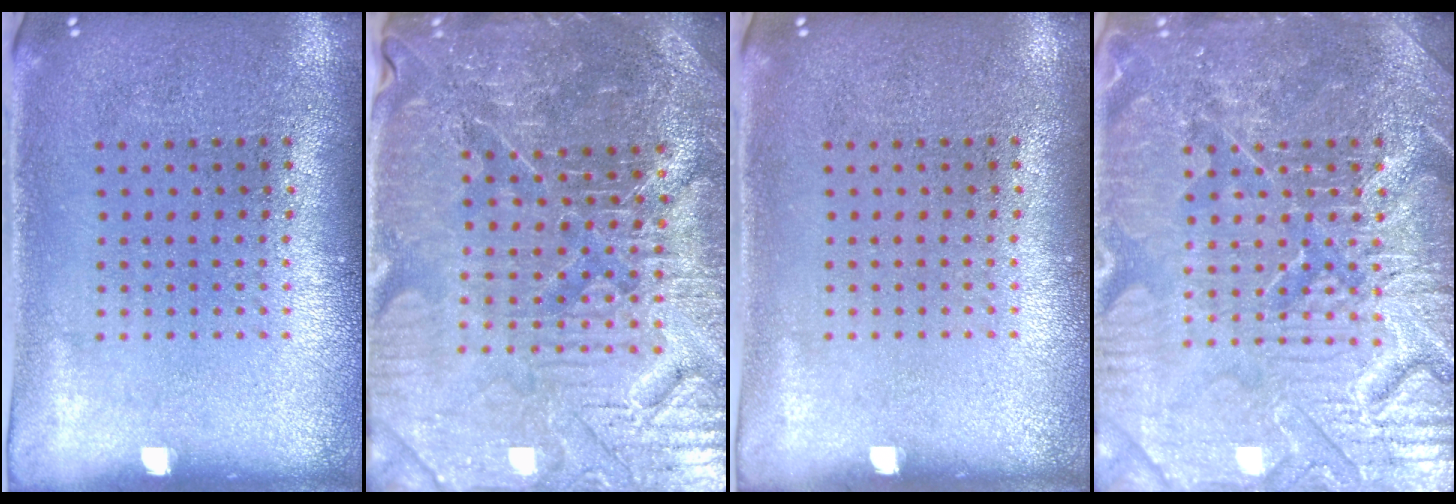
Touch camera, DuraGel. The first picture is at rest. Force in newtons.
{"total": 5.4, "press": 5.1, "slide": 1.8}
{"total": 0.0}
{"total": 7.9, "press": 7.8, "slide": 0.9}